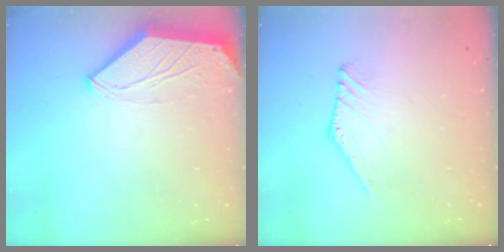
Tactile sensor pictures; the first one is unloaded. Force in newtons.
{"total": 2.1, "press": 2.1, "slide": 0.1}